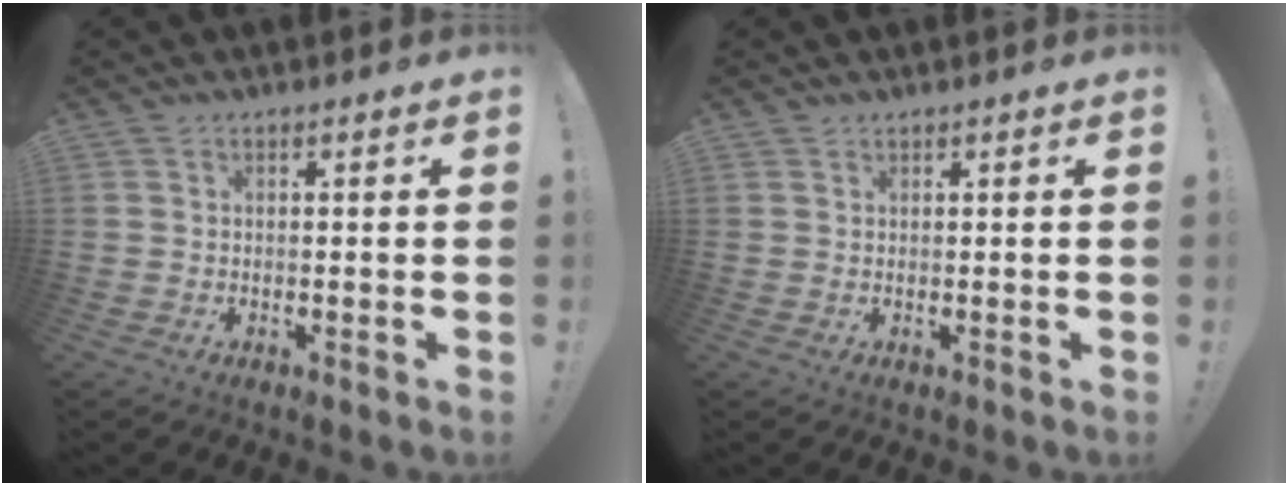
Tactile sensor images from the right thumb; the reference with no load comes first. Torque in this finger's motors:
{"motor_torque": [-0.15, -0.38, -0.31, 0.18, 0.05]}